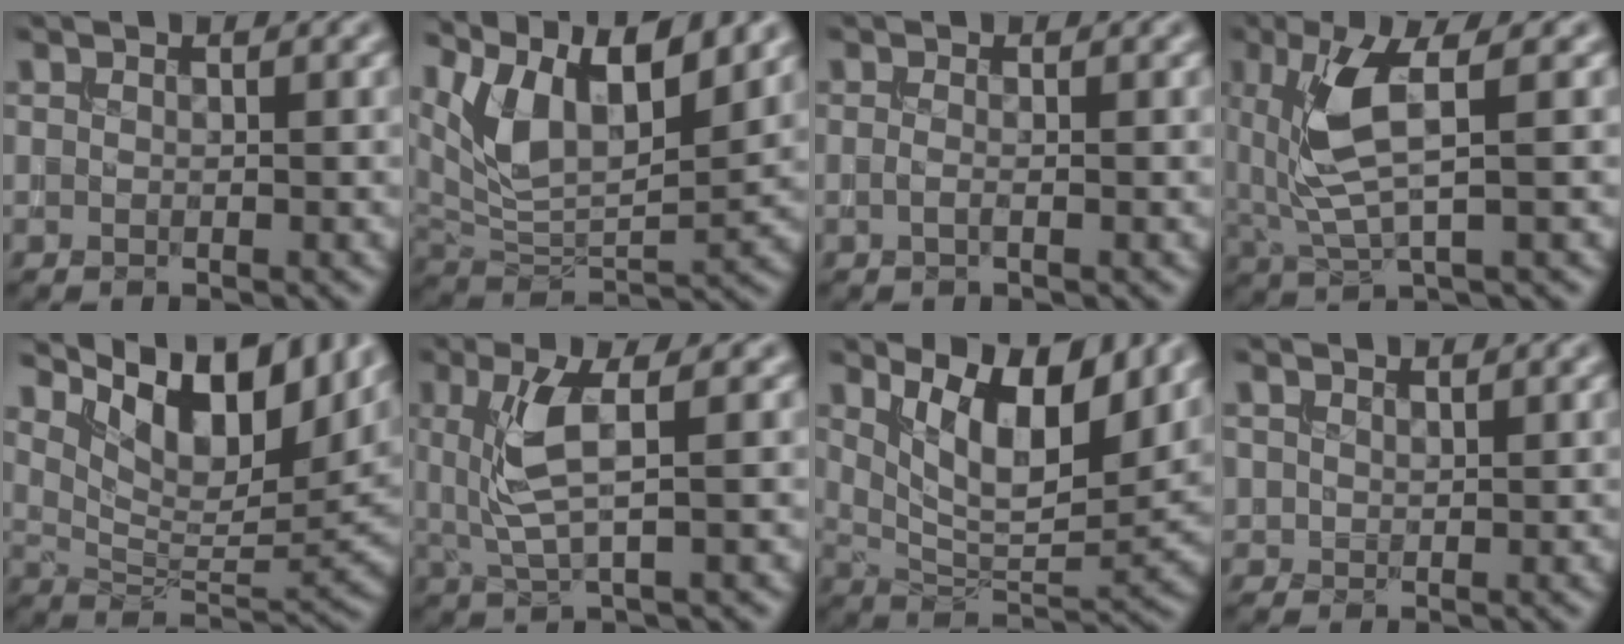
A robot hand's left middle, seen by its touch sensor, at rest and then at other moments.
{"total": 9.9, "force": [5.6, 3.8, 7.2], "torque": [-0.143, 0.002, 0.105]}
{"total": 0.7, "force": [-0.4, 0.1, 0.6], "torque": [-0.015, -0.005, -0.008]}
{"total": 5.4, "force": [1.2, 1.4, 5.0], "torque": [-0.118, -0.003, 0.030]}
{"total": 11.5, "force": [7.2, 4.7, 7.7], "torque": [-0.125, 0.005, 0.130]}
{"total": 4.1, "force": [0.9, 0.9, 3.9], "torque": [-0.090, -0.002, 0.023]}
{"total": 8.5, "force": [4.2, 3.5, 6.4], "torque": [-0.111, -0.008, 0.069]}
{"total": 0.9, "force": [0.8, 0.5, 0.1], "torque": [-0.004, -0.003, 0.017]}